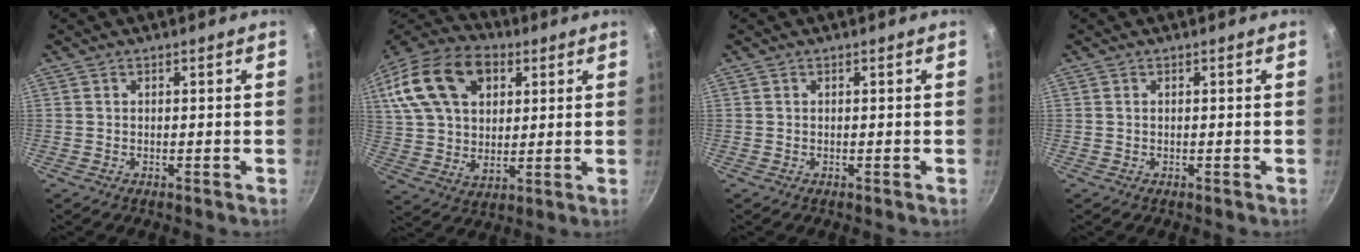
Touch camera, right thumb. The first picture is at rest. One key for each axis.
{"total": 22.2, "fx": 8.0, "fy": 14.8, "fz": 14.6, "tx": -0.257, "ty": 0.005, "tz": 0.138}
{"total": 0.0}
{"total": 0.0}